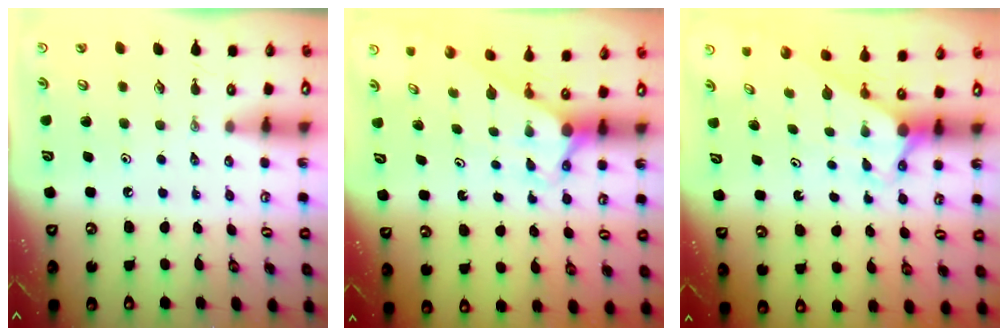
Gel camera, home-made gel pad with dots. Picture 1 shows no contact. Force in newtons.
{"total": 2.7, "press": 2.7, "slide": 0.0}
{"total": 2.7, "press": 2.7, "slide": 0.0}